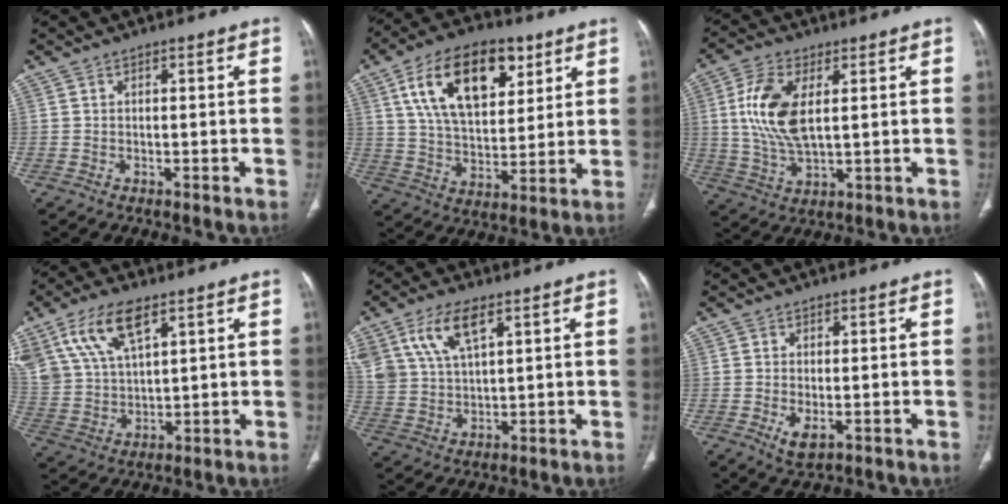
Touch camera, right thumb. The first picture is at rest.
{"total": 19.5, "force": [8.7, 10.6, 14.0], "torque": [-0.200, -0.024, 0.151]}
{"total": 11.9, "force": [2.5, 5.6, 10.1], "torque": [-0.214, -0.009, 0.054]}
{"total": 14.1, "force": [8.1, 6.7, 9.4], "torque": [-0.177, -0.017, 0.164]}
{"total": 11.6, "force": [6.2, 5.7, 8.1], "torque": [-0.158, -0.013, 0.127]}
{"total": 3.4, "force": [-0.9, 1.6, 2.8], "torque": [-0.053, -0.009, -0.009]}